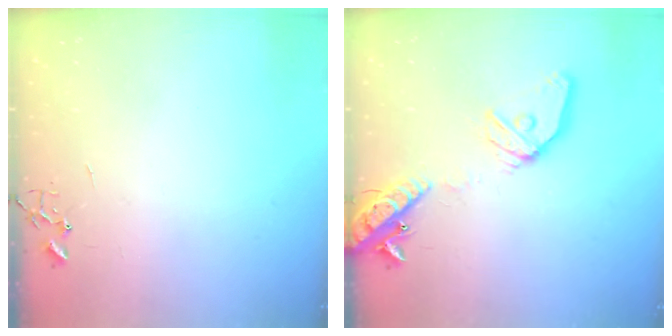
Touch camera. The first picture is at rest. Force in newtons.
{"total": 17.4, "press": 17.1, "slide": 3.1}